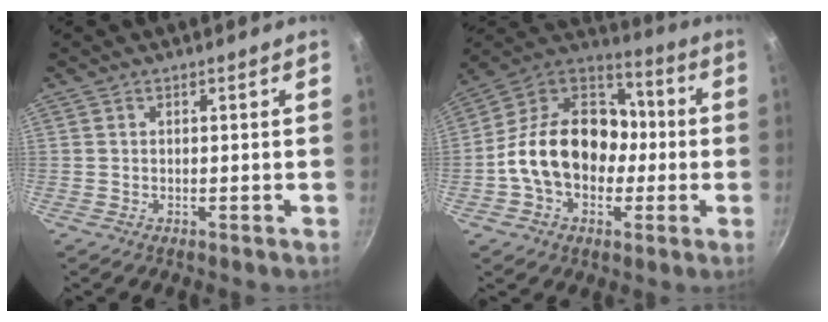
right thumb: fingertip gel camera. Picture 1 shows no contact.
{"total": 21.1, "force": [-2.0, 15.7, 13.9], "torque": [-0.203, 0.055, -0.048]}